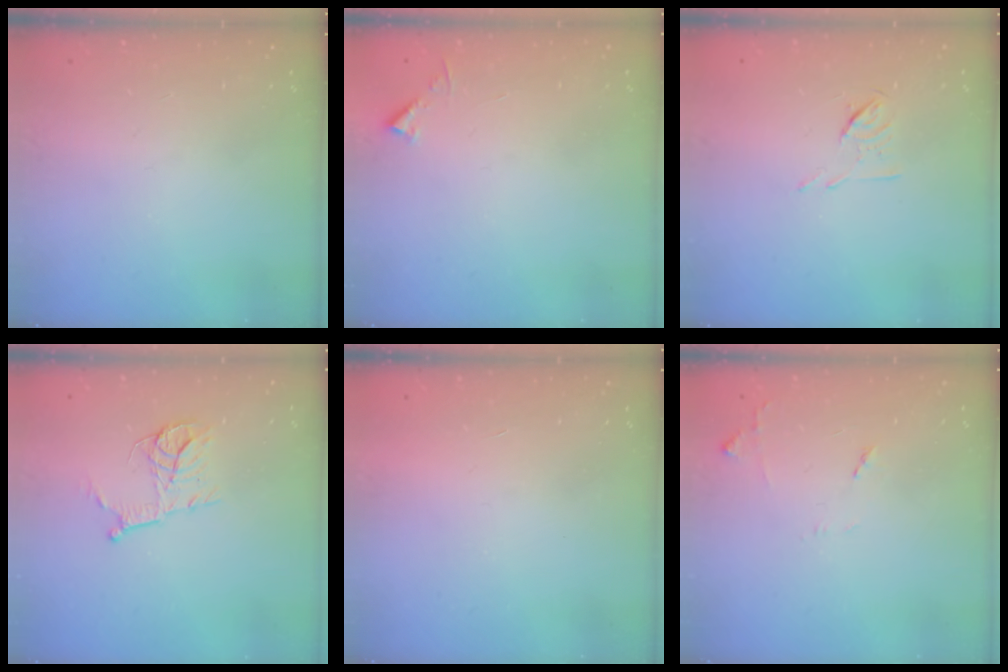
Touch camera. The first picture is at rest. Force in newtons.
{"total": 4.0, "press": 4.0, "slide": 0.4}
{"total": 5.8, "press": 5.7, "slide": 1.2}
{"total": 10.4, "press": 10.4, "slide": 0.6}
{"total": 1.7, "press": 1.7, "slide": 0.1}
{"total": 6.8, "press": 6.8, "slide": 0.9}